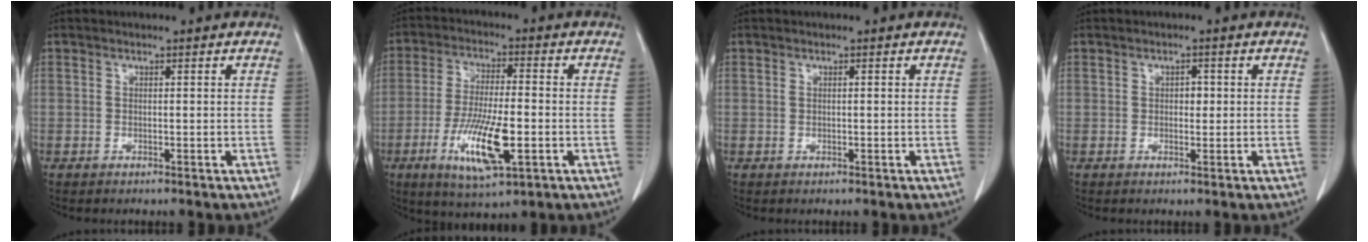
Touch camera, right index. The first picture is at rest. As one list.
[{"total": 12.7, "force": [-3.9, 3.2, 11.6], "torque": [-0.230, -0.014, -0.063]}, {"total": 0.5, "force": [0.1, 0.4, 0.4], "torque": [-0.013, 0.005, 0.002]}, {"total": 2.1, "force": [0.2, 1.3, 1.6], "torque": [-0.029, 0.007, 0.005]}]